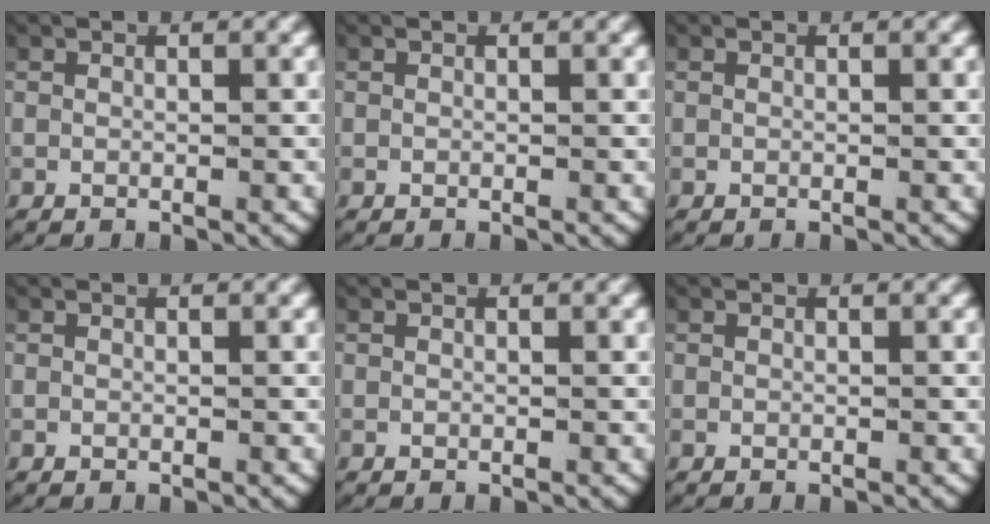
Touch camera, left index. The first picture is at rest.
{"total": 0.0}
{"total": 0.0}
{"total": 0.0}
{"total": 0.0}
{"total": 0.0}